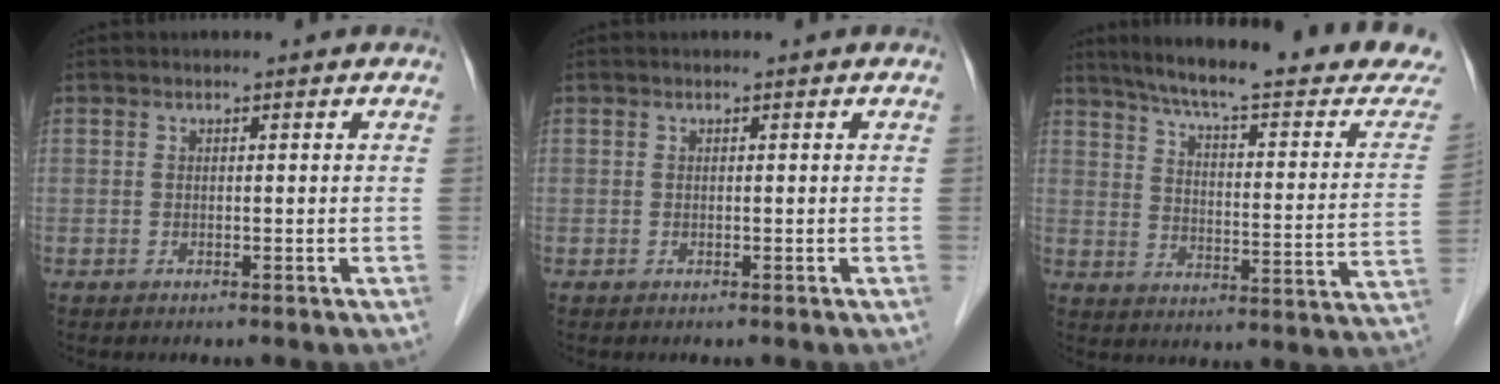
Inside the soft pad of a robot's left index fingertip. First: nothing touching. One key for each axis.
{"total": 0.0}
{"total": 25.0, "fx": 22.0, "fy": 1.5, "fz": 11.8, "tx": -0.171, "ty": -0.059, "tz": 0.280}